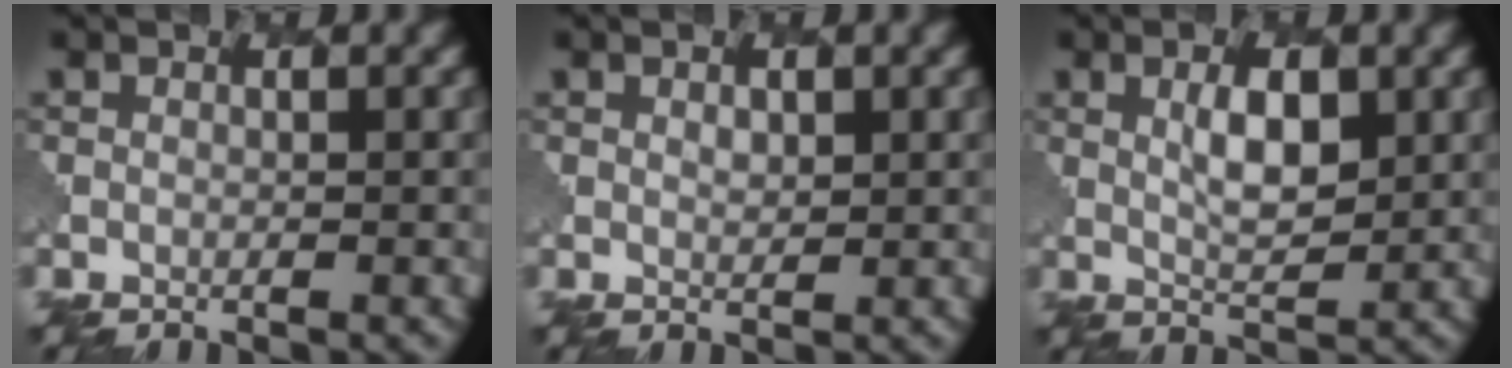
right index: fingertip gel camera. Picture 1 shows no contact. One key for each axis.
{"total": 0.9, "fx": 0.6, "fy": 0.5, "fz": 0.4, "tx": -0.008, "ty": -0.002, "tz": 0.013}
{"total": 3.2, "fx": 1.1, "fy": 1.3, "fz": 2.8, "tx": -0.050, "ty": 0.000, "tz": 0.021}